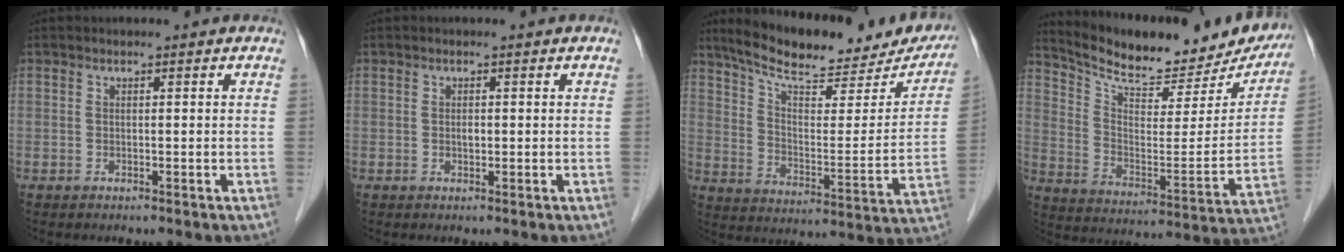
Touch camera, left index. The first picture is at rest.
{"total": 0.7, "force": [0.1, 0.4, 0.5], "torque": [-0.010, 0.000, 0.001]}
{"total": 23.8, "force": [20.3, 5.7, 11.0], "torque": [-0.164, -0.012, 0.277]}
{"total": 21.5, "force": [19.6, 5.7, 6.6], "torque": [-0.105, -0.038, 0.276]}